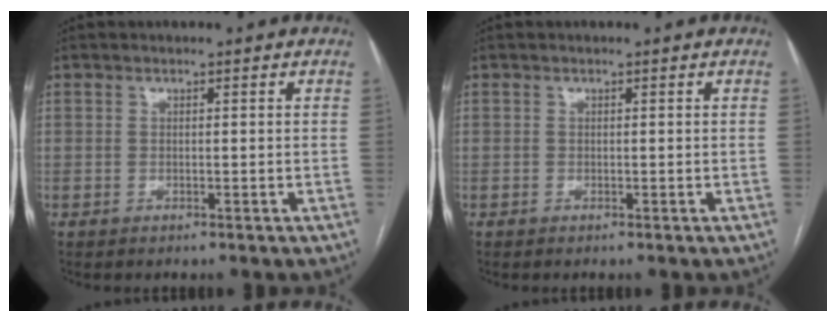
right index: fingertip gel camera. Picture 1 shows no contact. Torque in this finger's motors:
{"motor_torque": [0.04, -0.04, 0.00, 0.00]}